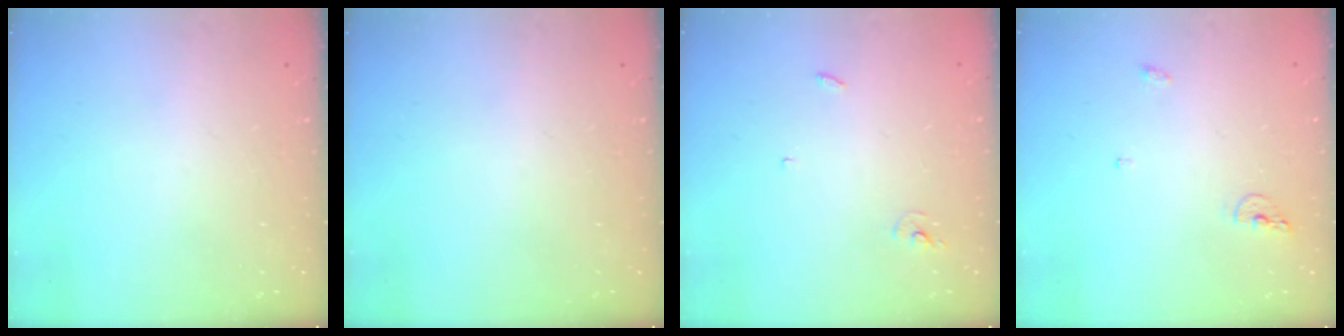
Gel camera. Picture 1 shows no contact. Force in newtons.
{"total": 0.0}
{"total": 2.4, "press": 2.4, "slide": 0.1}
{"total": 5.7, "press": 5.6, "slide": 1.2}